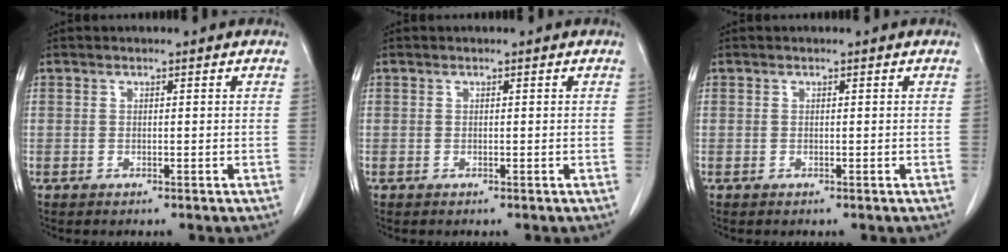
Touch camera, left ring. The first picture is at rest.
{"total": 0.0}
{"total": 0.0}